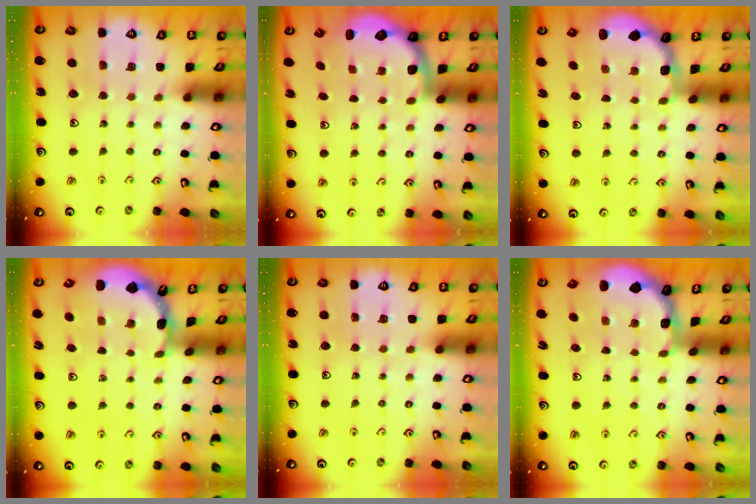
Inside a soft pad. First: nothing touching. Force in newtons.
{"total": 2.6, "press": 2.3, "slide": 1.2}
{"total": 2.0, "press": 1.8, "slide": 0.7}
{"total": 1.6, "press": 1.6, "slide": 0.1}
{"total": 0.0}
{"total": 1.6, "press": 1.5, "slide": 0.3}